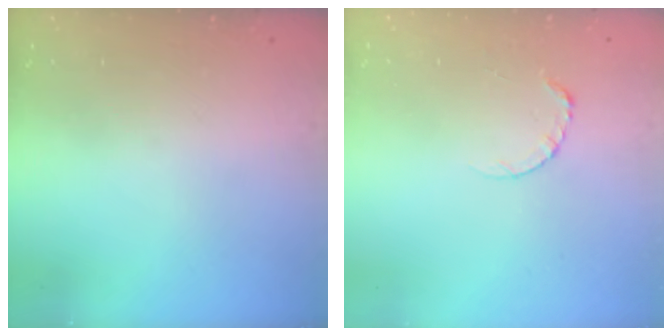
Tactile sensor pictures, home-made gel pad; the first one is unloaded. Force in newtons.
{"total": 3.4, "press": 3.4, "slide": 0.4}